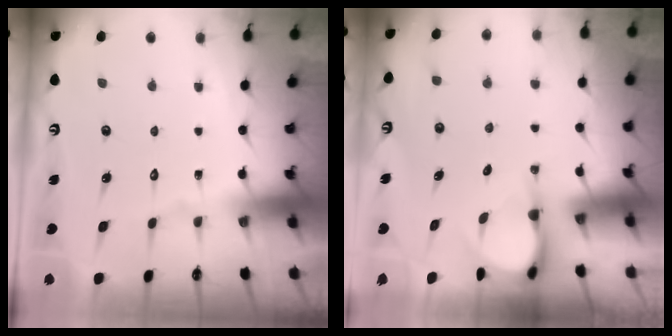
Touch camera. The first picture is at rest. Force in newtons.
{"total": 3.7, "press": 3.7, "slide": 0.2}